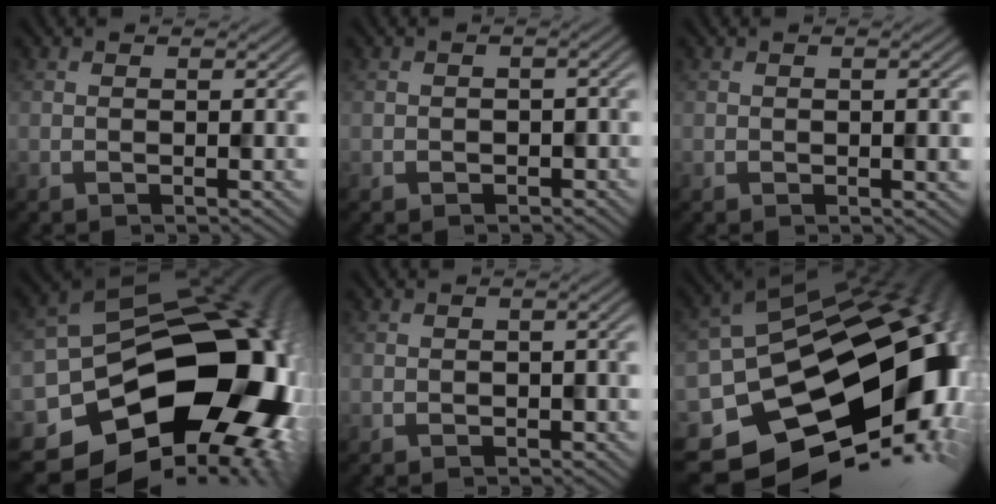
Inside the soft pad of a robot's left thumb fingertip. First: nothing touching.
{"total": 1.4, "force": [-0.5, 1.1, 0.6], "torque": [-0.011, -0.006, -0.009]}
{"total": 1.8, "force": [0.2, 0.7, 1.6], "torque": [-0.019, -0.003, 0.008]}
{"total": 20.0, "force": [-5.4, 14.4, 12.8], "torque": [-0.209, -0.047, -0.055]}
{"total": 1.4, "force": [-0.3, 1.0, 0.9], "torque": [-0.017, -0.004, -0.004]}
{"total": 17.8, "force": [-5.0, 12.5, 11.6], "torque": [-0.184, -0.029, -0.059]}